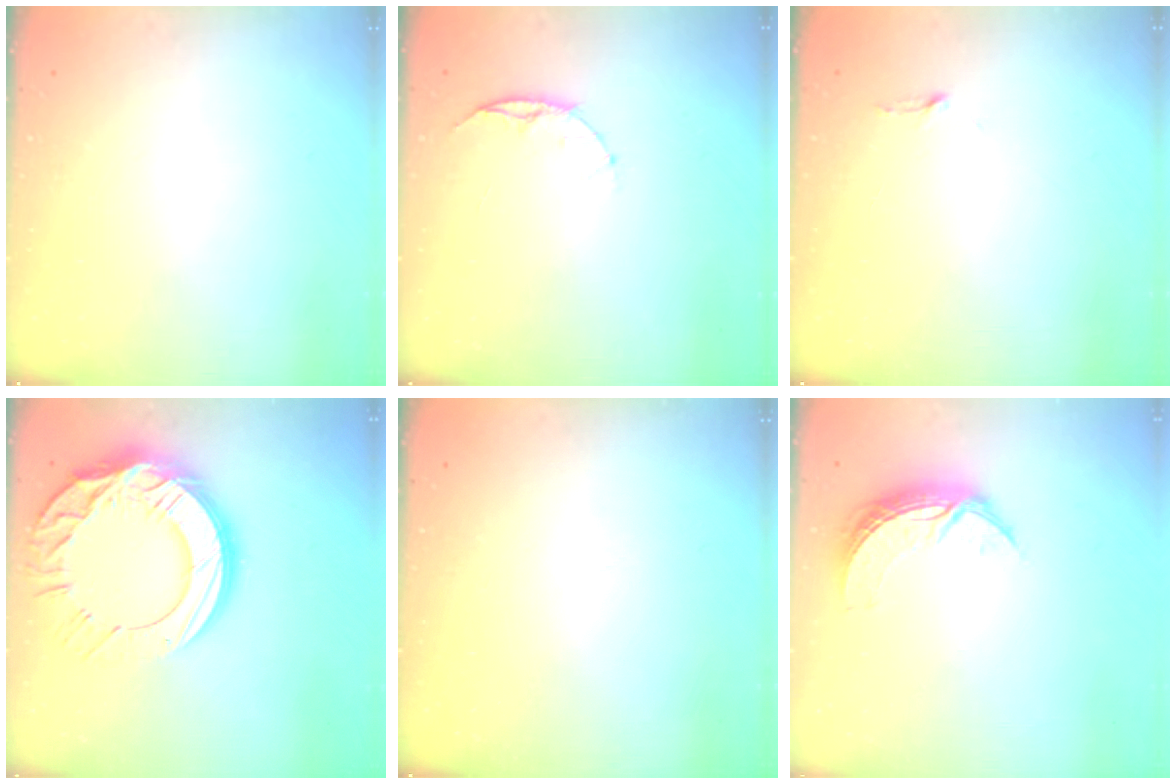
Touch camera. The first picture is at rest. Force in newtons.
{"total": 5.9, "press": 5.8, "slide": 0.7}
{"total": 2.9, "press": 2.9, "slide": 0.3}
{"total": 24.9, "press": 24.8, "slide": 2.4}
{"total": 0.0}
{"total": 7.9, "press": 7.9, "slide": 0.3}